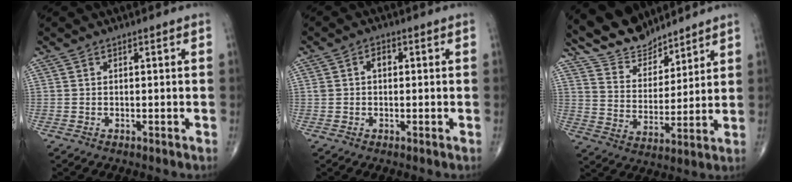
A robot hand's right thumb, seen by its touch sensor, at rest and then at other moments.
{"total": 2.6, "force": [0.6, 1.8, 1.8], "torque": [-0.025, 0.009, 0.009]}
{"total": 11.5, "force": [10.3, 4.4, 2.7], "torque": [-0.021, -0.066, 0.196]}